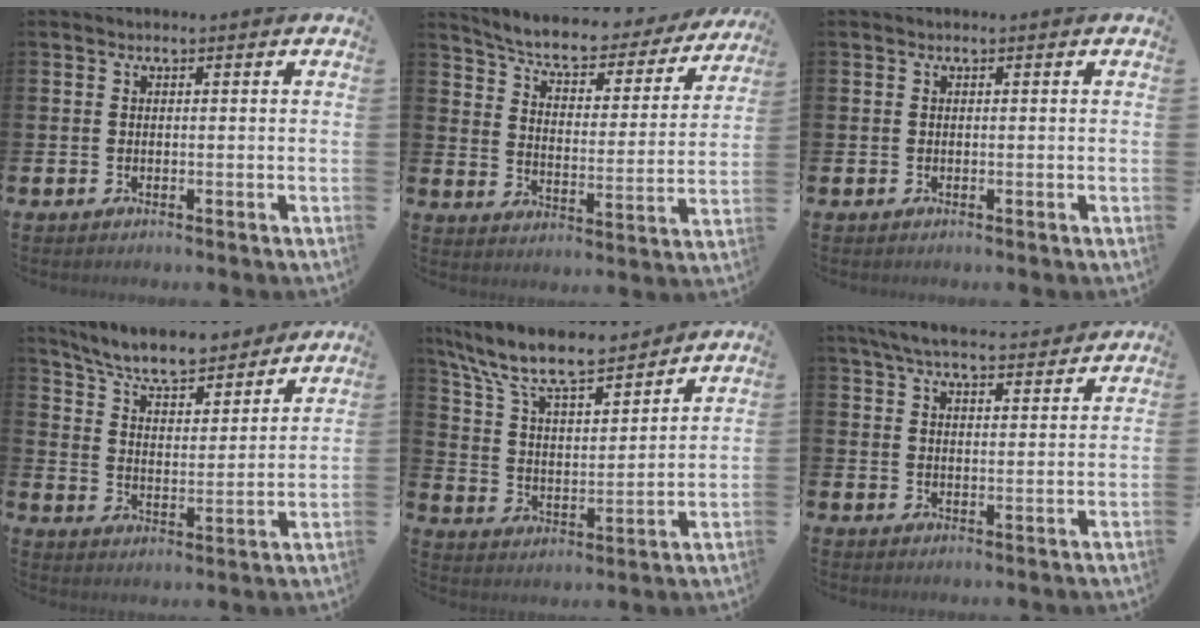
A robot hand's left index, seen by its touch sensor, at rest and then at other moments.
{"total": 6.2, "force": [5.6, 1.4, 2.2], "torque": [-0.065, -0.047, 0.089]}
{"total": 0.0}
{"total": 8.0, "force": [7.4, 1.4, 2.7], "torque": [-0.079, -0.053, 0.129]}
{"total": 10.5, "force": [9.3, 2.4, 4.2], "torque": [-0.128, -0.056, 0.164]}
{"total": 6.5, "force": [6.1, 1.0, 1.9], "torque": [-0.055, -0.027, 0.112]}